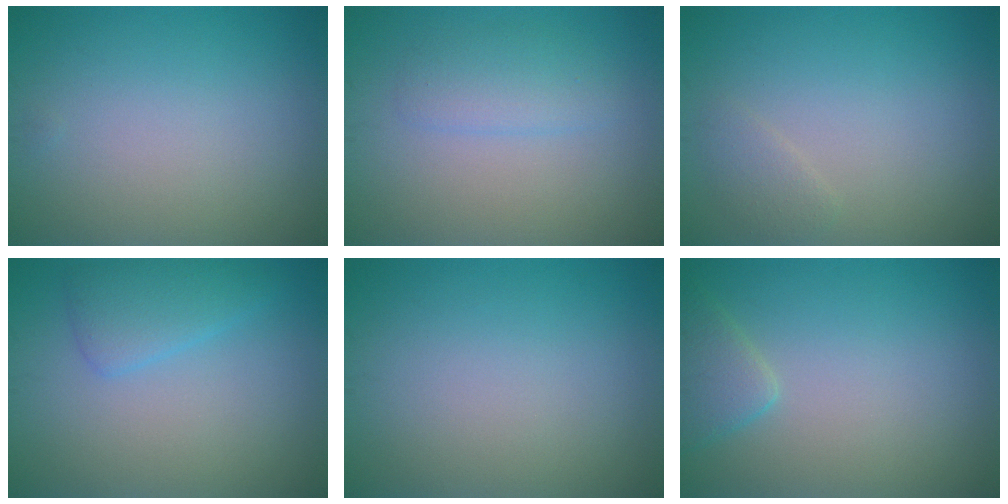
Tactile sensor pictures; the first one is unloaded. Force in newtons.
{"total": 2.2, "press": 2.2, "slide": 0.1}
{"total": 1.2, "press": 1.2, "slide": 0.1}
{"total": 2.7, "press": 2.6, "slide": 0.3}
{"total": 0.0}
{"total": 2.3, "press": 2.2, "slide": 0.2}